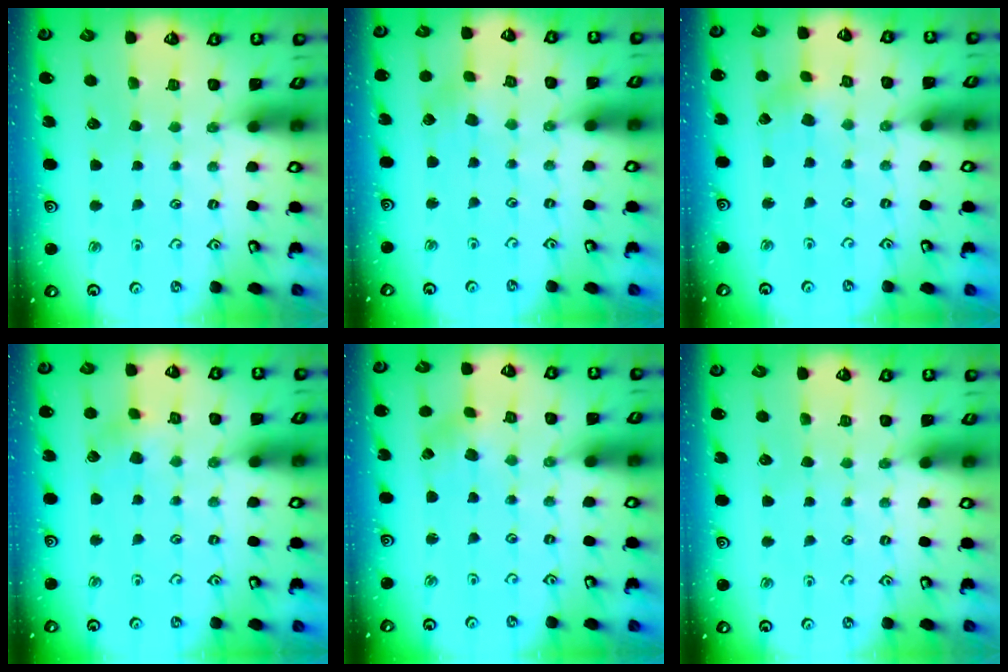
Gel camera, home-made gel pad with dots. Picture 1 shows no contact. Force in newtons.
{"total": 1.4, "press": 1.4, "slide": 0.2}
{"total": 1.9, "press": 1.9, "slide": 0.2}
{"total": 3.7, "press": 3.6, "slide": 0.5}
{"total": 2.4, "press": 2.3, "slide": 0.4}
{"total": 0.0}